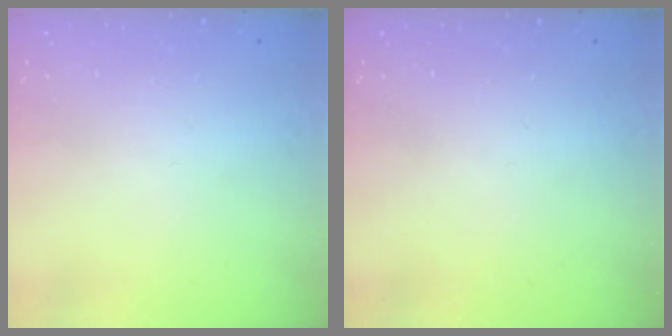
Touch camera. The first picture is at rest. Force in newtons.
{"total": 0.0}